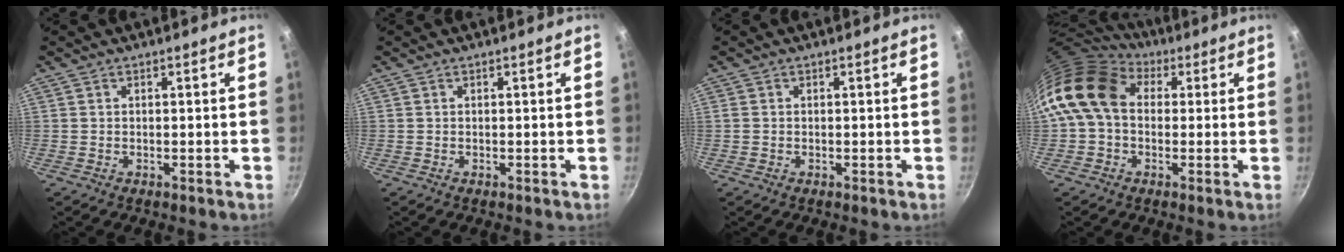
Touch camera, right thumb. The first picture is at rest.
{"total": 0.0}
{"total": 0.9, "force": [0.0, 0.8, 0.4], "torque": [-0.006, 0.002, 0.000]}
{"total": 13.7, "force": [2.5, 10.4, 8.6], "torque": [-0.138, 0.019, 0.023]}